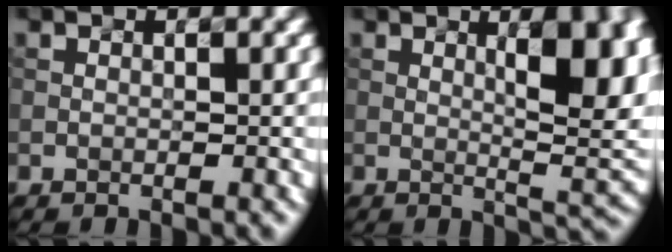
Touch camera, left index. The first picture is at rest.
{"total": 9.0, "force": [1.7, 3.0, 8.3], "torque": [-0.099, 0.002, 0.033]}